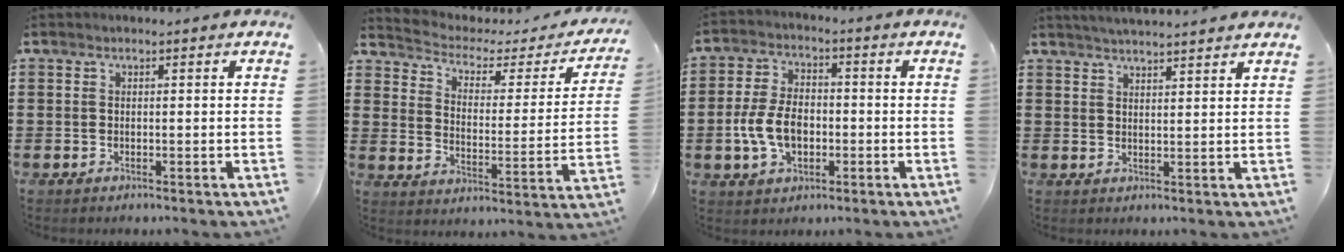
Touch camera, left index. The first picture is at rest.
{"total": 2.5, "force": [1.8, 1.4, 1.0], "torque": [-0.038, -0.015, 0.021]}
{"total": 7.6, "force": [-1.7, 4.7, 5.7], "torque": [-0.136, 0.003, -0.039]}
{"total": 2.9, "force": [2.9, -0.6, 0.2], "torque": [-0.011, -0.009, 0.053]}